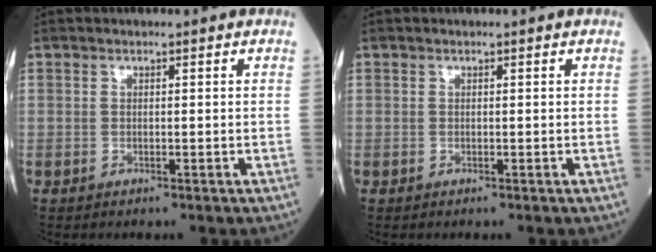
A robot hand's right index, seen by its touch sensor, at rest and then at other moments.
{"total": 0.0}